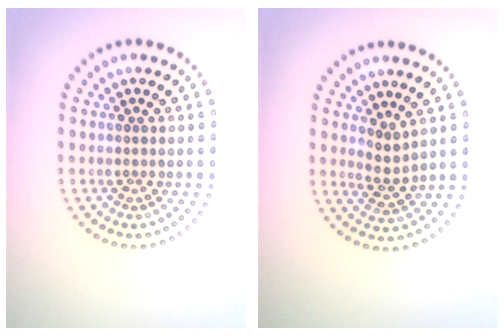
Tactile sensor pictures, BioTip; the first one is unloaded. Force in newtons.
{"total": 2.0, "press": 1.6, "slide": 1.3}